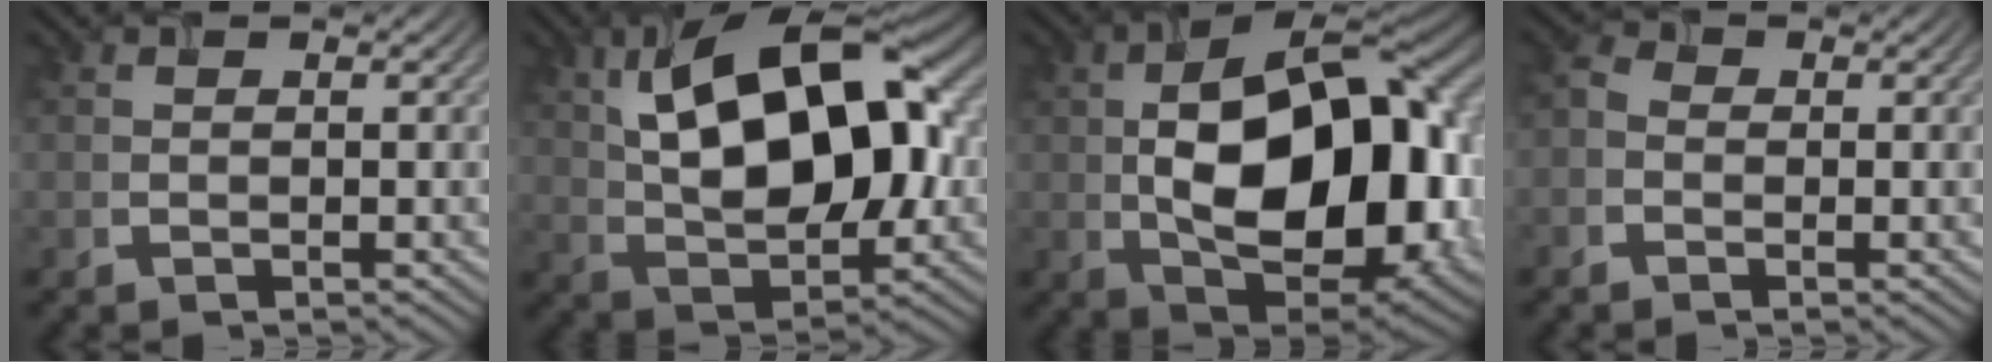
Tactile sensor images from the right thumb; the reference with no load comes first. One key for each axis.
{"total": 16.9, "fx": 4.0, "fy": 8.7, "fz": 13.9, "tx": -0.237, "ty": 0.027, "tz": 0.059}
{"total": 19.4, "fx": -0.4, "fy": 11.0, "fz": 15.9, "tx": -0.263, "ty": -0.013, "tz": -0.001}
{"total": 2.0, "fx": -0.8, "fy": 1.5, "fz": 1.0, "tx": -0.020, "ty": 0.003, "tz": -0.025}